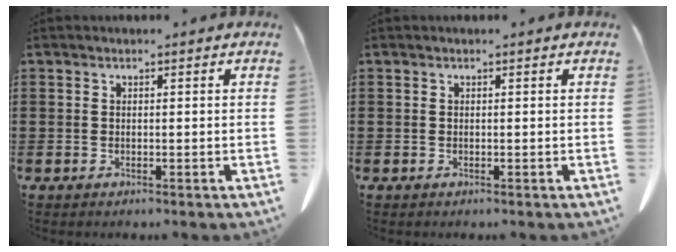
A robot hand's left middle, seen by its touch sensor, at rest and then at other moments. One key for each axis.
{"total": 0.0}